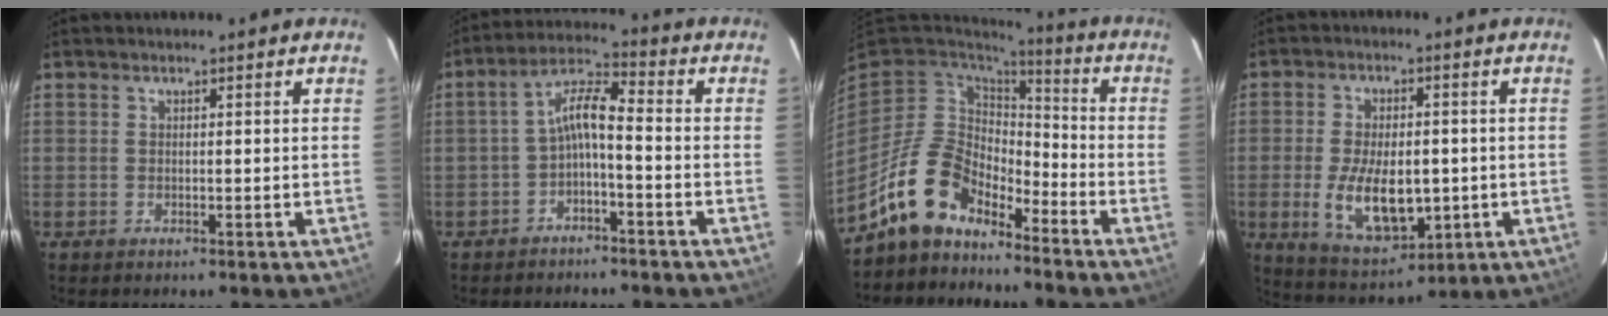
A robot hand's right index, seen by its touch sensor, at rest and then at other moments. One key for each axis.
{"total": 5.8, "fx": -2.6, "fy": 1.3, "fz": 5.0, "tx": -0.117, "ty": 0.019, "tz": -0.049}
{"total": 13.0, "fx": -10.4, "fy": 6.2, "fz": 4.7, "tx": -0.100, "ty": 0.017, "tz": -0.192}
{"total": 12.6, "fx": -2.2, "fy": 6.7, "fz": 10.5, "tx": -0.210, "ty": -0.014, "tz": -0.022}